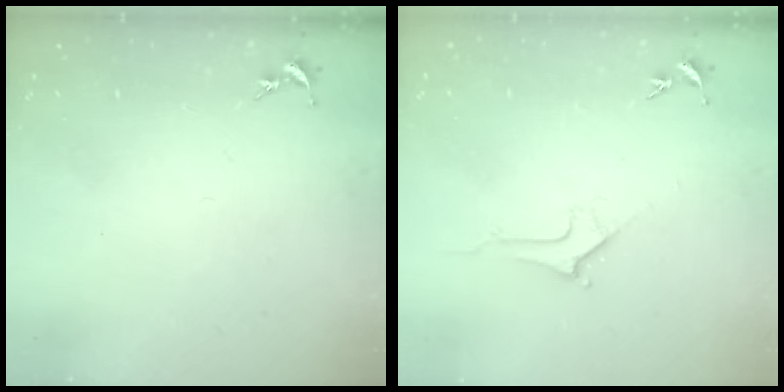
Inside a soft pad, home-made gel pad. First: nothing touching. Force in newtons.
{"total": 2.8, "press": 2.8, "slide": 0.4}